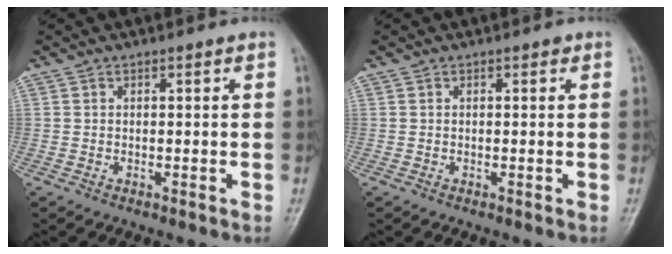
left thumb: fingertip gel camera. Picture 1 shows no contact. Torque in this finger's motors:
{"motor_torque": [0.34, 0.18, -0.15, -0.05, 0.00]}